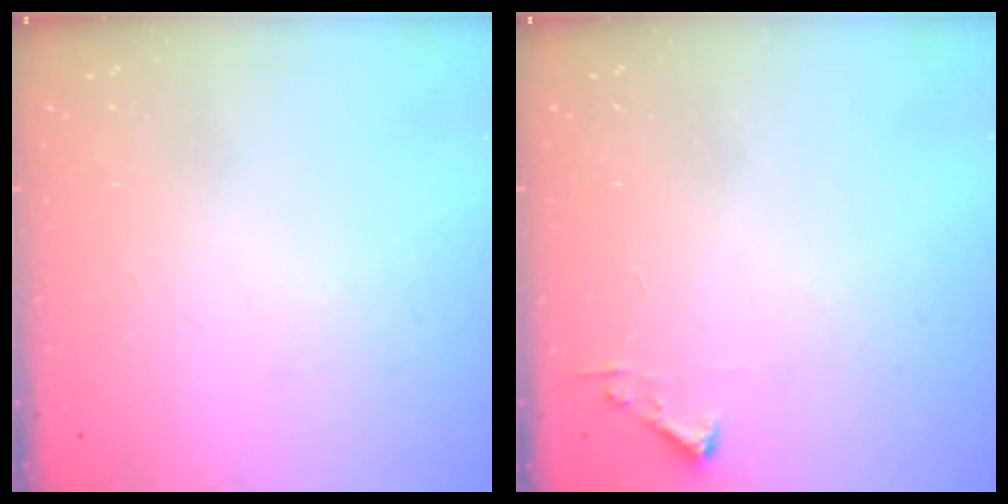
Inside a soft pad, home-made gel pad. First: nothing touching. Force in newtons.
{"total": 2.4, "press": 2.4, "slide": 0.3}